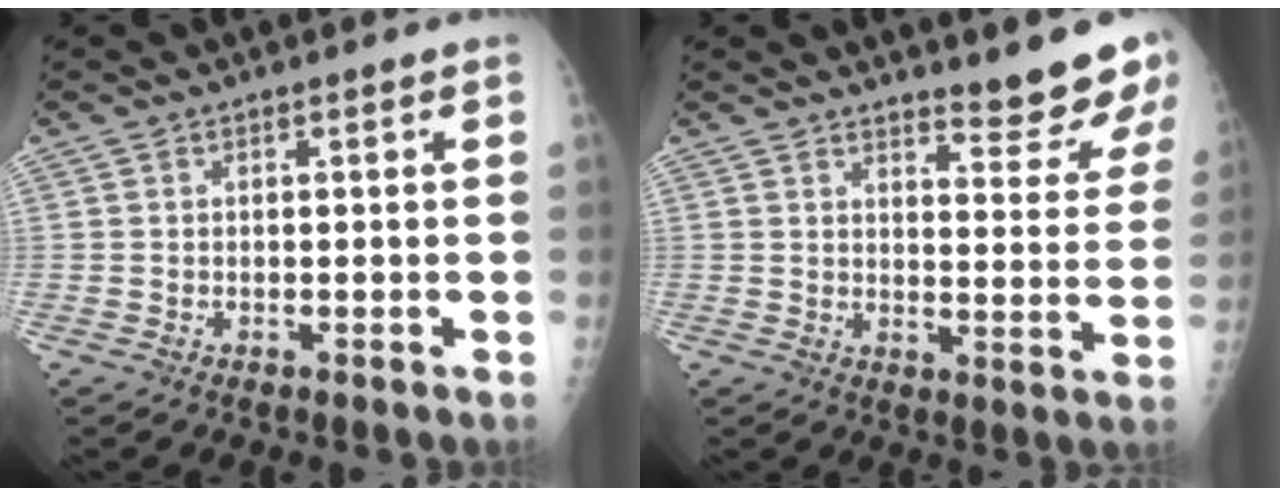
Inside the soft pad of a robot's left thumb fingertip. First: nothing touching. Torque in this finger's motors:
{"motor_torque": [0.14, 0.20, 0.00, -0.30, 0.10]}